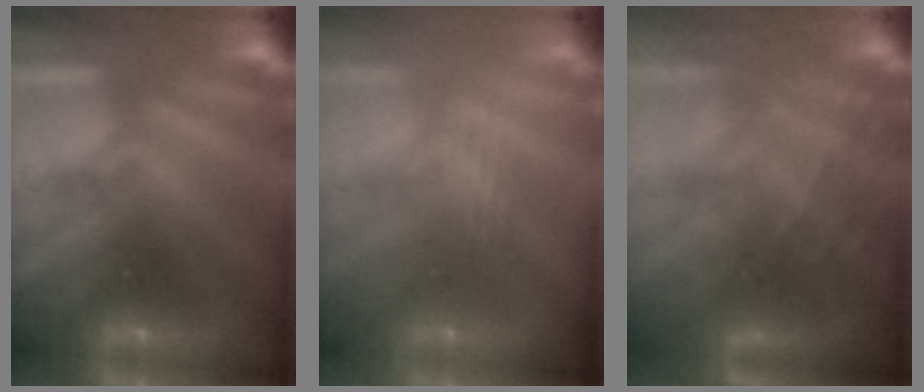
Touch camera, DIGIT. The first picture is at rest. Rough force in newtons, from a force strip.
{"total": 2.4}
{"total": 7.5}